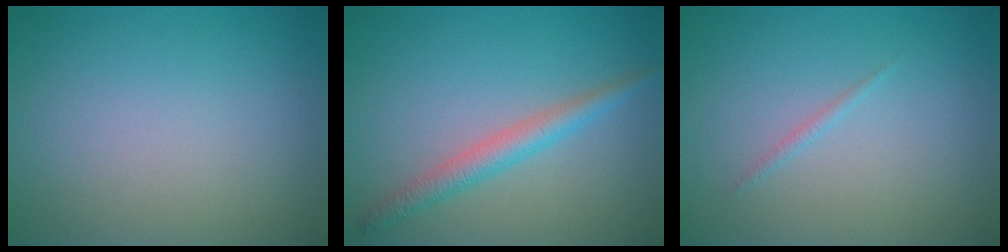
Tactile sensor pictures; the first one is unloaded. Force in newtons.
{"total": 2.6, "press": 2.6, "slide": 0.1}
{"total": 0.6, "press": 0.6, "slide": 0.1}